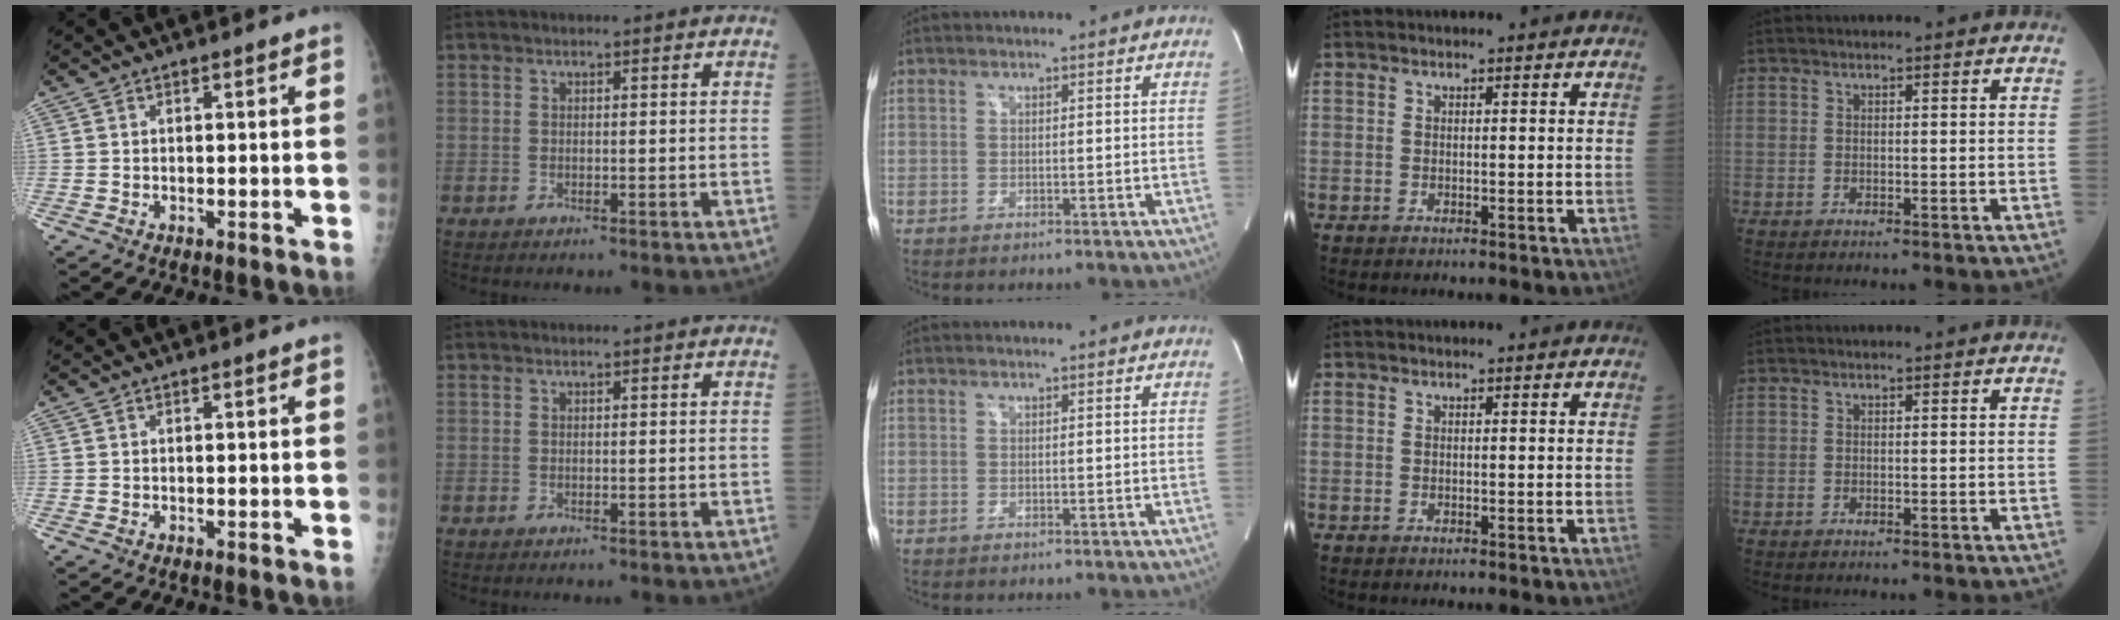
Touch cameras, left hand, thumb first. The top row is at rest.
{}